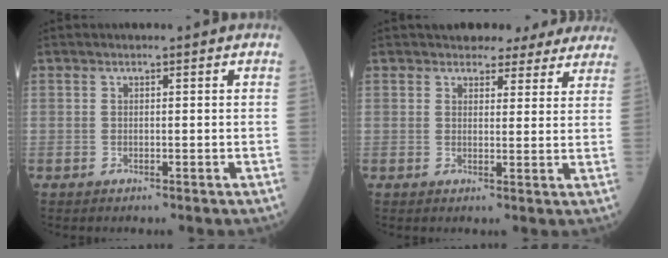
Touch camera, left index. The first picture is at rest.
{"total": 9.1, "force": [8.2, 3.5, 1.9], "torque": [-0.001, 0.008, 0.078]}